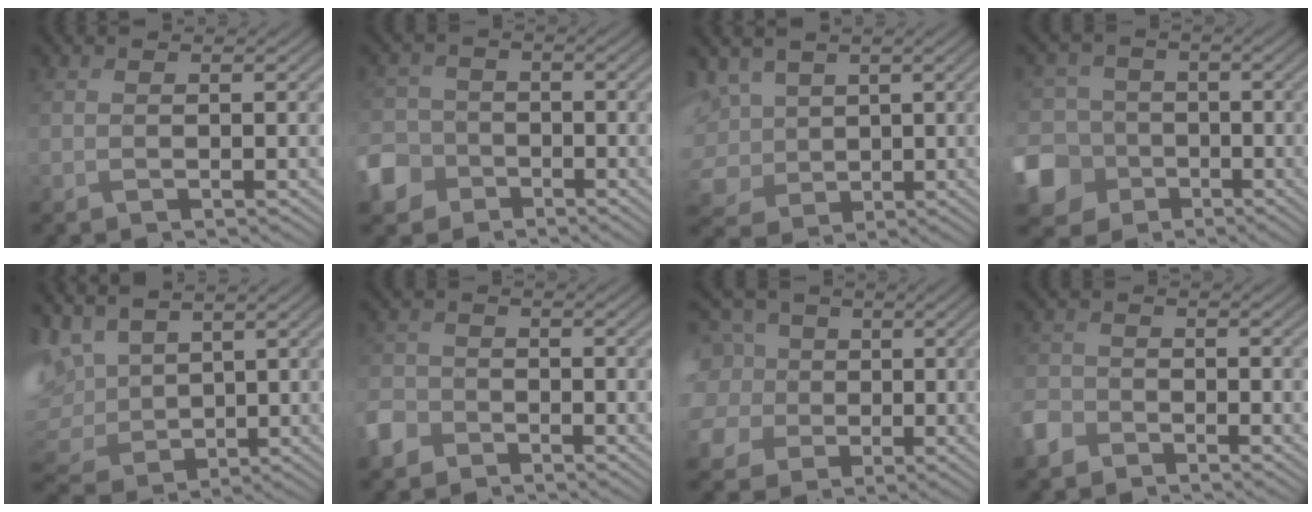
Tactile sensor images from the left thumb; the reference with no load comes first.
{"total": 7.2, "force": [-3.8, 5.6, 2.5], "torque": [-0.076, -0.011, -0.092]}
{"total": 6.0, "force": [0.1, 5.2, 2.9], "torque": [-0.110, -0.011, -0.007]}
{"total": 11.8, "force": [-4.2, 10.0, 4.5], "torque": [-0.146, -0.019, -0.103]}
{"total": 10.5, "force": [2.9, 6.9, 7.5], "torque": [-0.209, -0.010, 0.058]}
{"total": 4.2, "force": [-2.8, 2.9, 1.2], "torque": [-0.038, -0.002, -0.071]}
{"total": 11.1, "force": [0.0, 9.9, 5.1], "torque": [-0.188, 0.015, -0.027]}
{"total": 3.7, "force": [-2.7, 2.4, 1.0], "torque": [-0.032, -0.002, -0.068]}